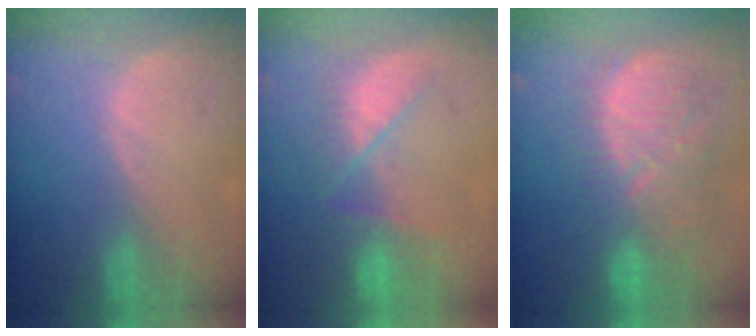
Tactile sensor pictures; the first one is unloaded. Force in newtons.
{"total": 7.1, "press": 7.0, "slide": 1.3}
{"total": 11.7, "press": 11.1, "slide": 3.8}